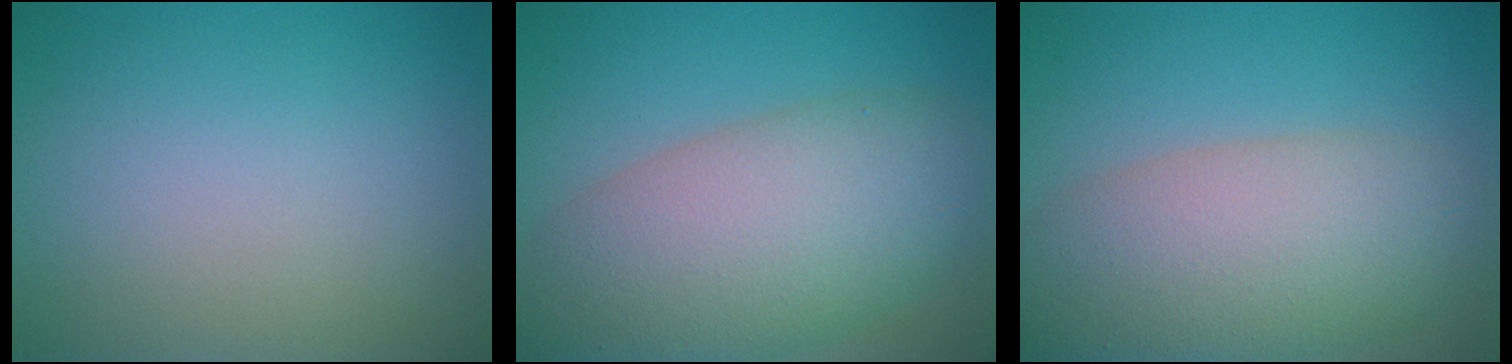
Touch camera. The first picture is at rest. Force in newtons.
{"total": 10.6, "press": 10.6, "slide": 0.3}
{"total": 9.0, "press": 9.0, "slide": 0.6}